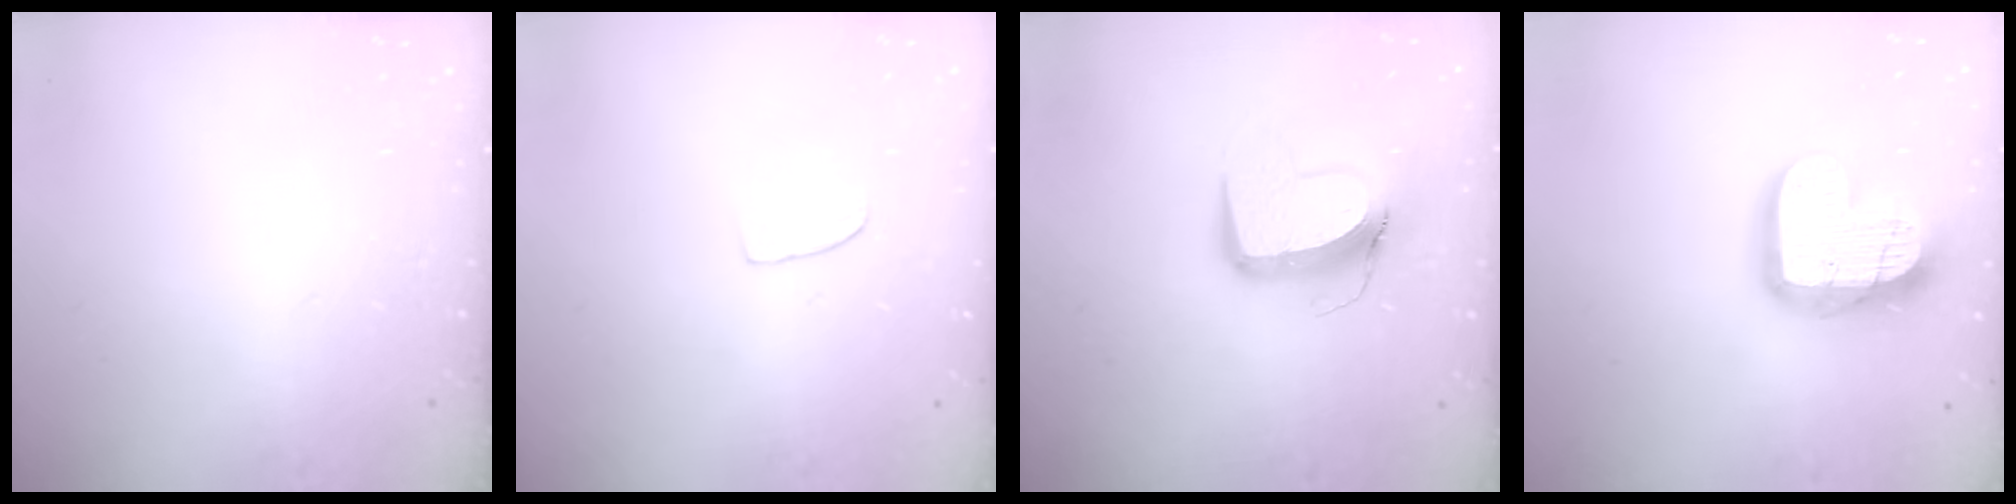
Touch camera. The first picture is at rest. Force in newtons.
{"total": 3.2, "press": 3.1, "slide": 0.3}
{"total": 11.5, "press": 11.5, "slide": 1.4}
{"total": 16.9, "press": 16.9, "slide": 1.3}